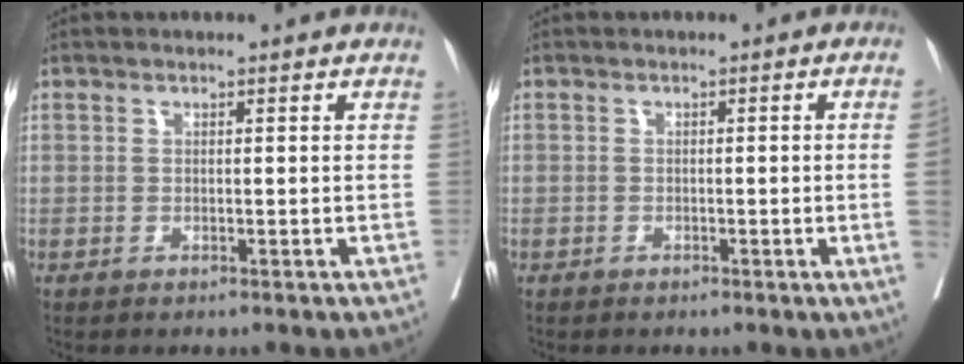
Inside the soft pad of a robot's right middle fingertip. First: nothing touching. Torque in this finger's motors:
{"motor_torque": [0.23, -0.48, -0.79, -0.21]}